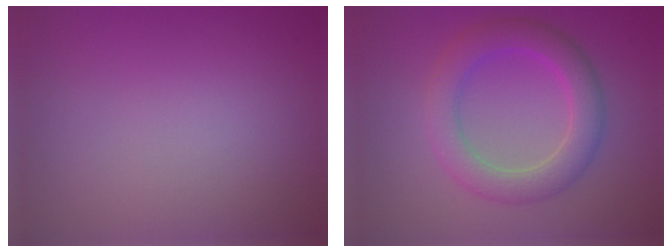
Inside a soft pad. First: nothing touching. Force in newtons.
{"total": 4.4, "press": 4.4, "slide": 0.2}